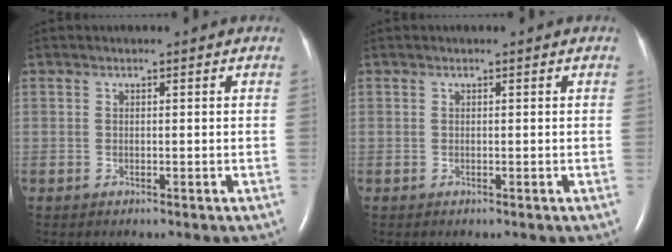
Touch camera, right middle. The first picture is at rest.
{"total": 0.0}